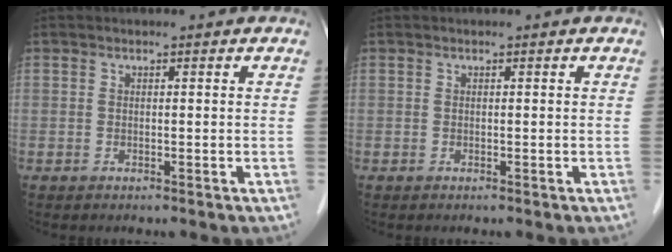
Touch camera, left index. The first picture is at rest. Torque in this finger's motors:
{"motor_torque": [-0.01, 0.01, 0.00, 0.00]}